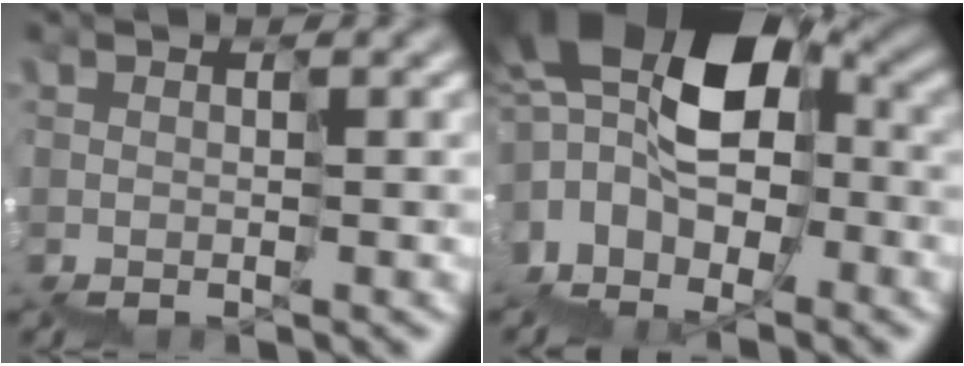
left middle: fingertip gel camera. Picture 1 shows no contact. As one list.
[{"total": 11.7, "force": [0.2, 8.1, 8.4], "torque": [-0.173, 0.008, 0.009]}]